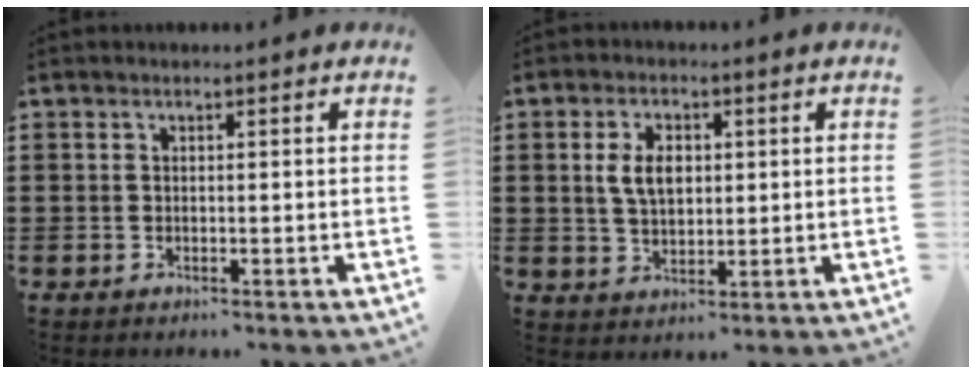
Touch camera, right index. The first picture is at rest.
{"total": 5.4, "force": [0.9, 3.3, 4.2], "torque": [-0.089, 0.007, 0.009]}